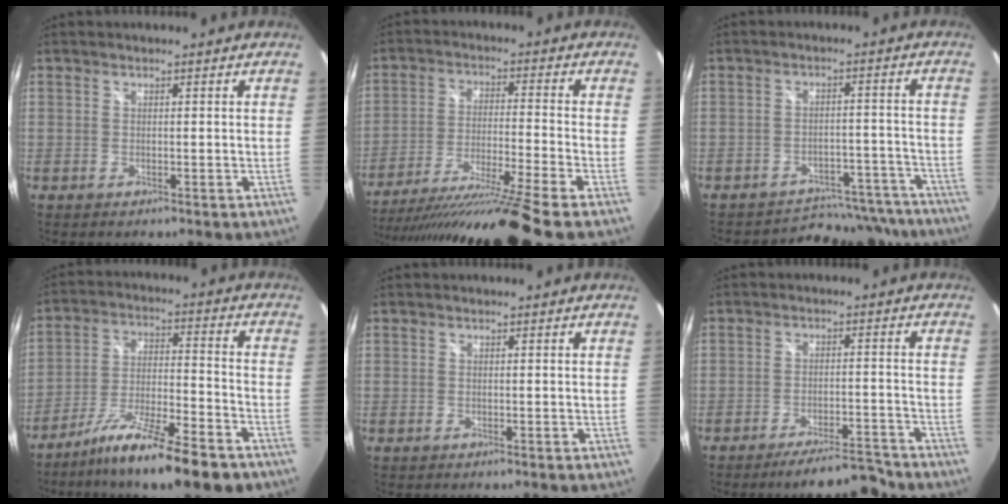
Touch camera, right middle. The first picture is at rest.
{"total": 19.1, "force": [-15.8, -2.7, 10.3], "torque": [-0.185, -0.047, -0.263]}
{"total": 16.5, "force": [-15.1, 6.1, 2.7], "torque": [-0.048, 0.037, -0.178]}
{"total": 16.1, "force": [-12.2, 2.2, 10.4], "torque": [-0.188, -0.029, -0.201]}
{"total": 0.0}
{"total": 7.9, "force": [-7.2, 1.0, 3.2], "torque": [-0.059, 0.008, -0.104]}